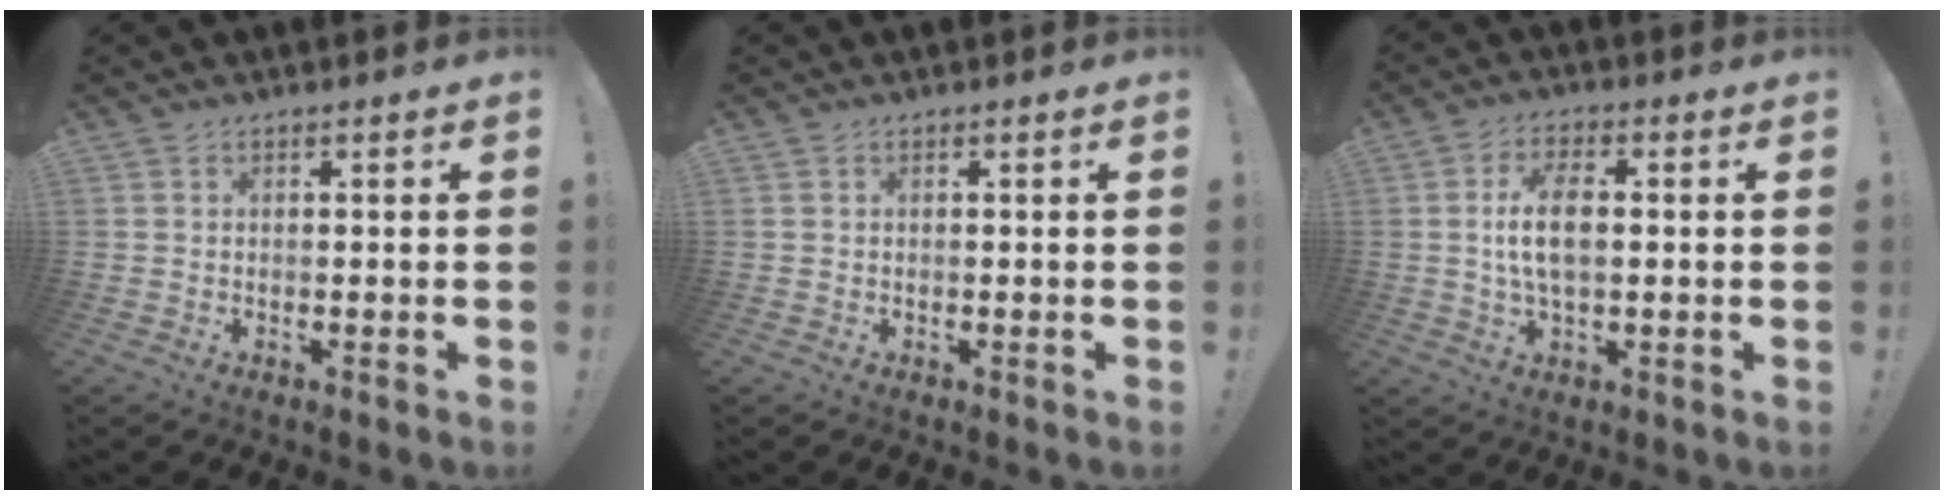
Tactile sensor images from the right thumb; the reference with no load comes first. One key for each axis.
{"total": 0.0}
{"total": 9.1, "fx": 0.5, "fy": 4.5, "fz": 7.9, "tx": -0.136, "ty": 0.000, "tz": 0.009}